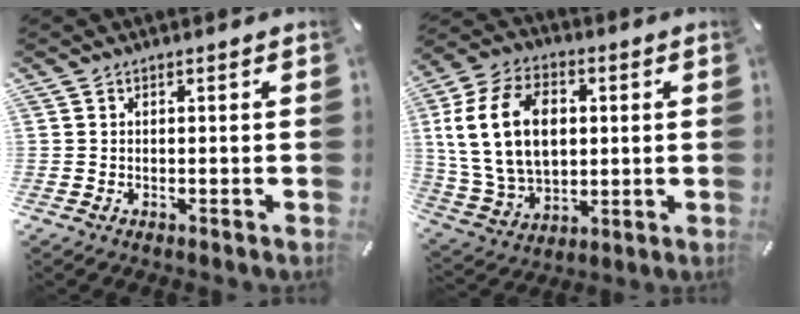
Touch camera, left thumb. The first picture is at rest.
{"total": 18.3, "force": [2.8, 13.3, 12.3], "torque": [-0.270, 0.009, 0.049]}